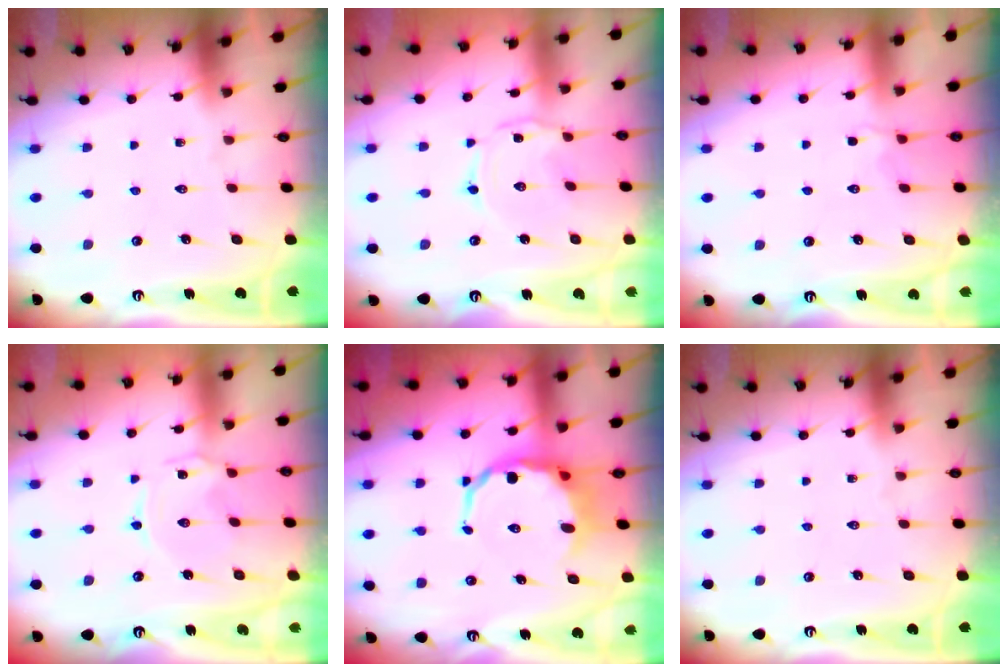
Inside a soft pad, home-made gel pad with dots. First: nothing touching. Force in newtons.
{"total": 1.5, "press": 1.5, "slide": 0.3}
{"total": 2.2, "press": 1.7, "slide": 1.4}
{"total": 1.4, "press": 1.4, "slide": 0.3}
{"total": 10.0, "press": 9.7, "slide": 2.5}
{"total": 0.0}